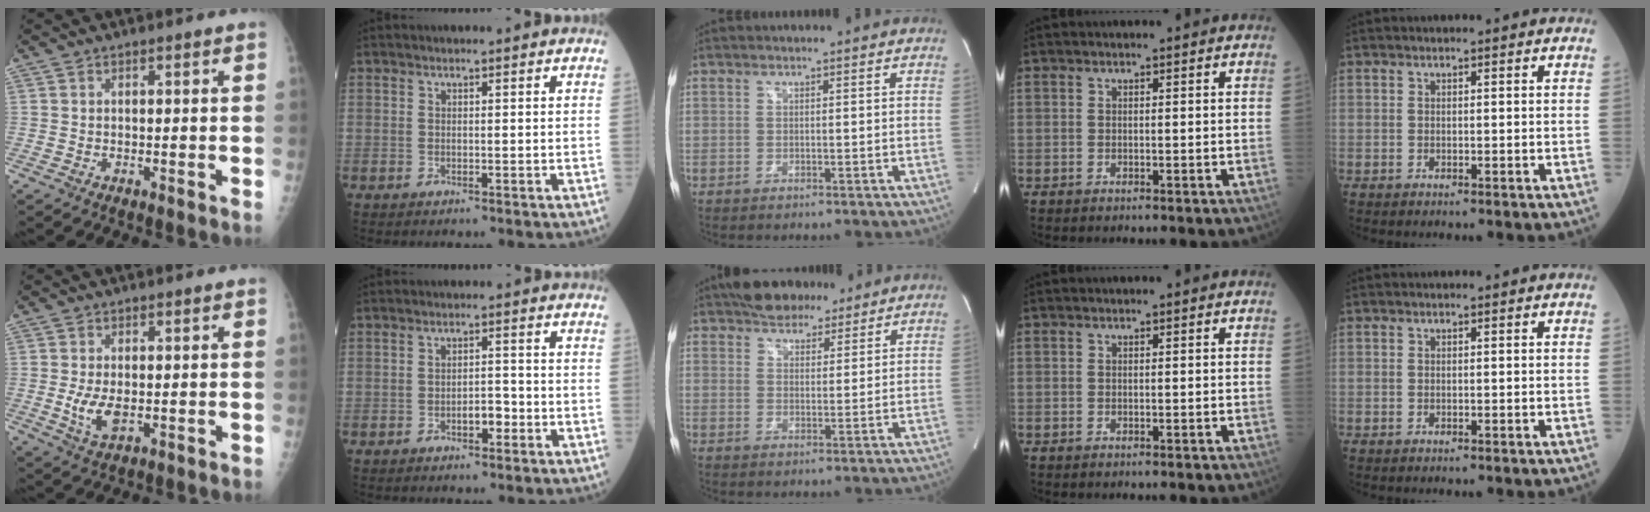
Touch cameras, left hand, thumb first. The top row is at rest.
{"thumb": {"total": 5.3, "force": [-0.8, 2.9, 4.4], "torque": [-0.089, -0.008, -0.011]}, "index": {"total": 2.6, "force": [-1.5, 1.0, 1.8], "torque": [-0.021, 0.003, -0.027]}, "middle": {"total": 7.8, "force": [6.4, 3.4, 3.0], "torque": [-0.045, 0.019, 0.104]}}